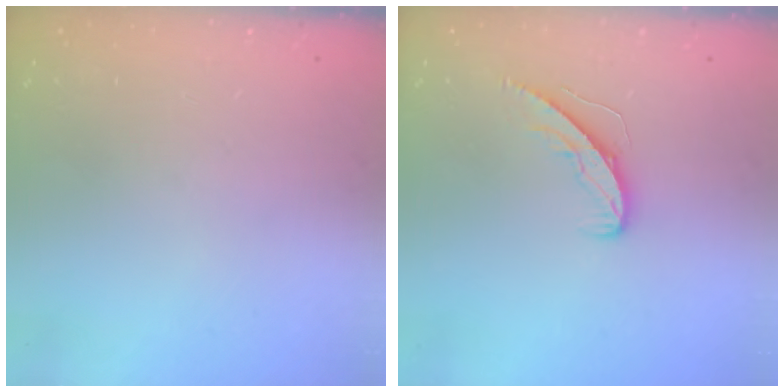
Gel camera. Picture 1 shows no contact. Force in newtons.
{"total": 5.8, "press": 5.7, "slide": 0.5}